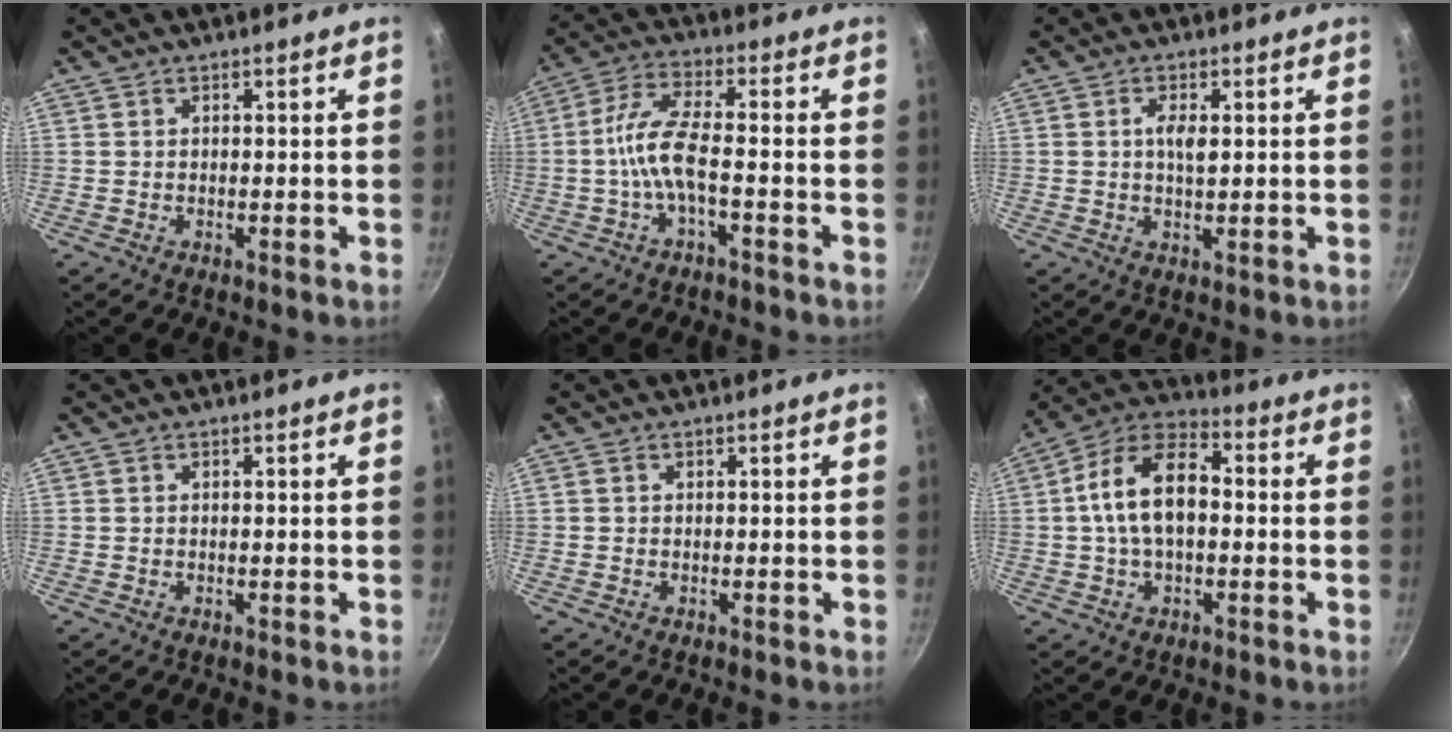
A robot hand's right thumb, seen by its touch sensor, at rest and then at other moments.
{"total": 8.0, "force": [-2.3, 2.3, 7.3], "torque": [-0.166, 0.029, -0.055]}
{"total": 3.5, "force": [0.7, 1.4, 3.2], "torque": [-0.057, 0.000, 0.011]}
{"total": 0.0}
{"total": 0.0}
{"total": 13.5, "force": [0.3, 7.9, 11.0], "torque": [-0.178, 0.038, -0.011]}